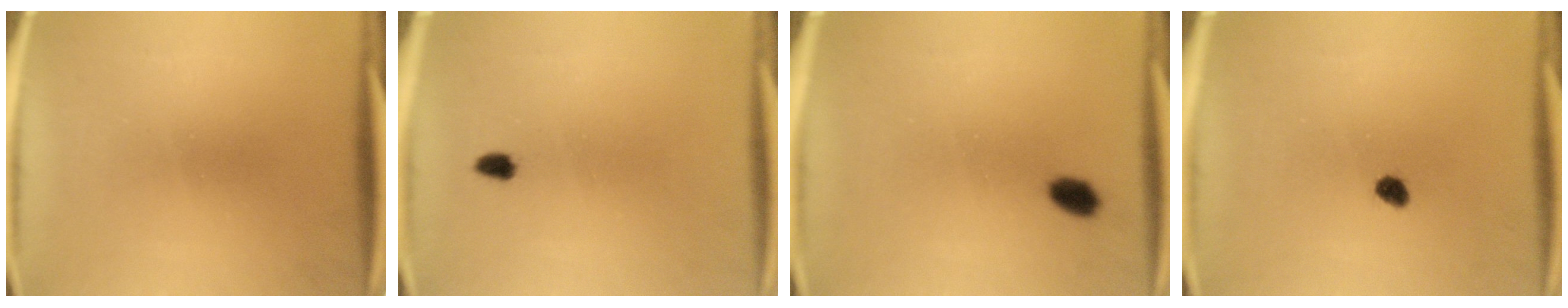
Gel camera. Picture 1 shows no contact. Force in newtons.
{"total": 1.4}
{"total": 3.6}
{"total": 2.0}